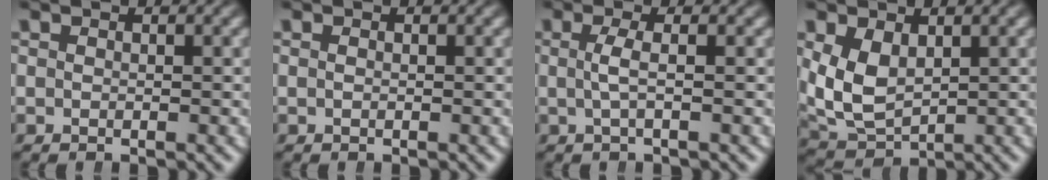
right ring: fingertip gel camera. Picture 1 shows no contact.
{"total": 0.0}
{"total": 1.8, "force": [-0.1, 0.0, 1.8], "torque": [-0.039, 0.003, -0.001]}
{"total": 7.2, "force": [-0.1, 6.1, 3.8], "torque": [-0.113, -0.035, 0.016]}